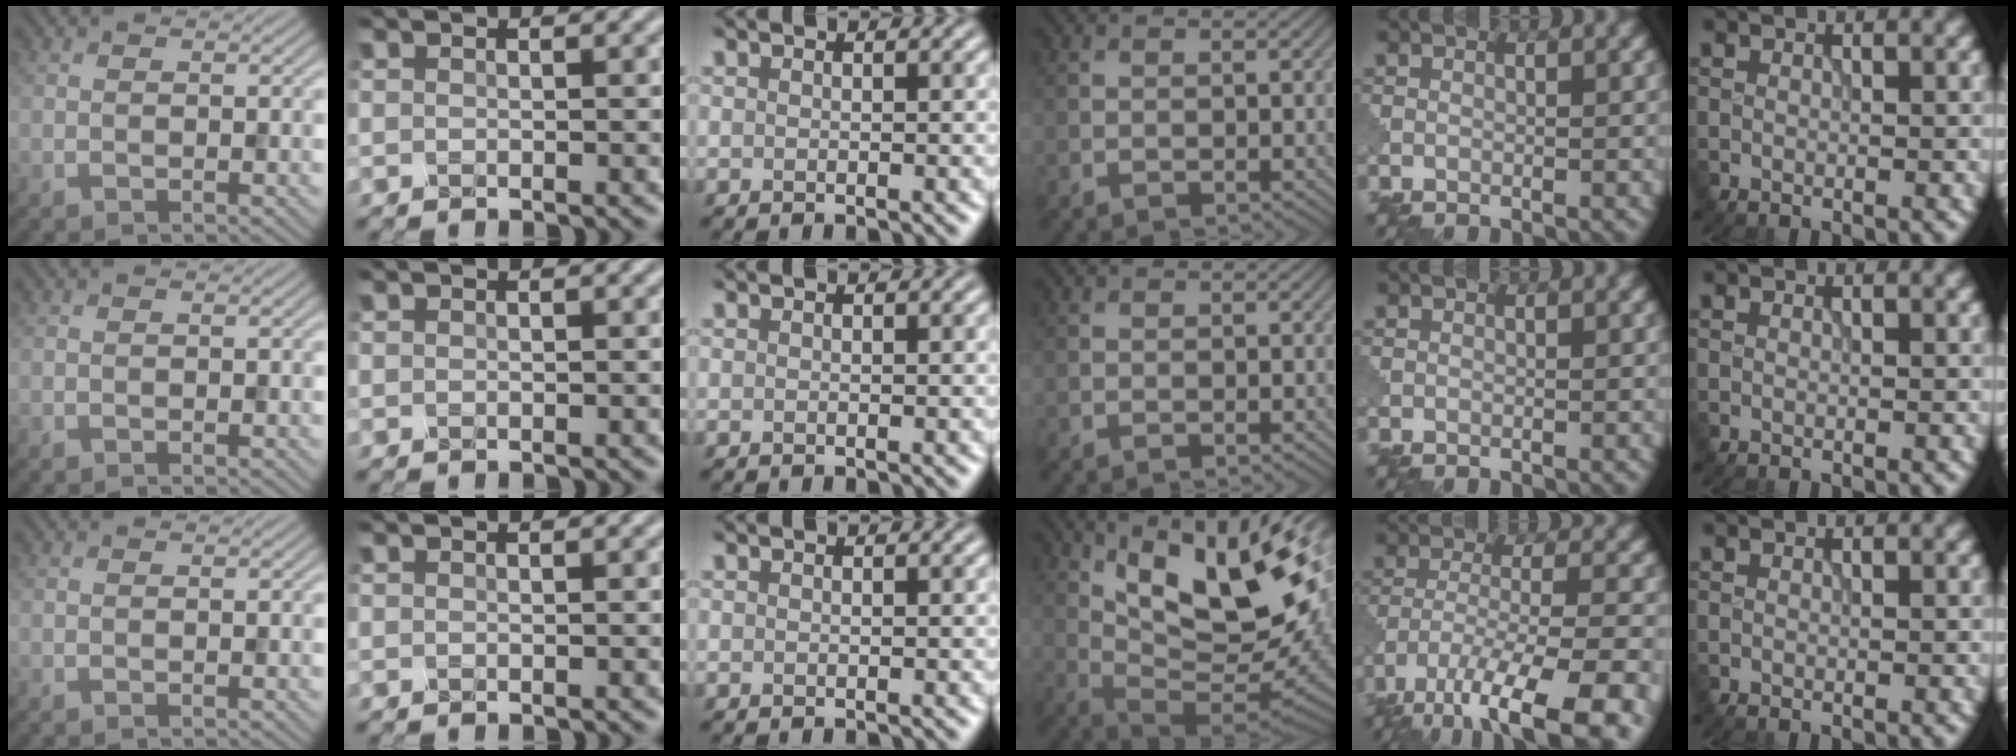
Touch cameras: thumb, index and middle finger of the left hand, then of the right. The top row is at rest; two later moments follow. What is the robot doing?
{"motion": "shake", "object": "salt shaker"}